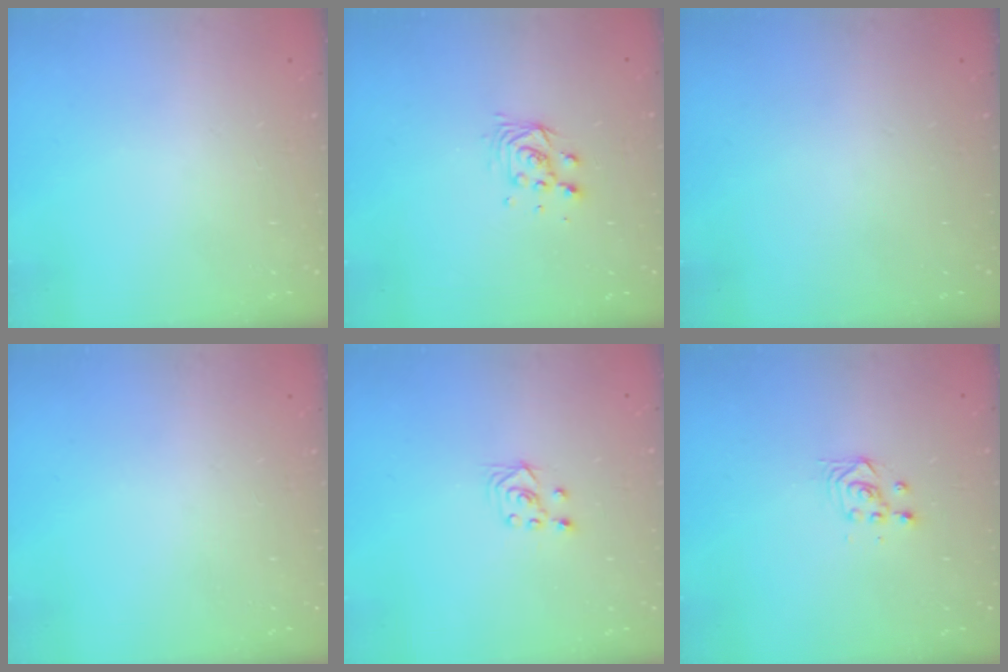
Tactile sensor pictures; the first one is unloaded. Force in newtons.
{"total": 6.4, "press": 6.4, "slide": 0.3}
{"total": 0.0}
{"total": 0.0}
{"total": 2.8, "press": 2.6, "slide": 1.1}
{"total": 3.3, "press": 3.3, "slide": 0.3}